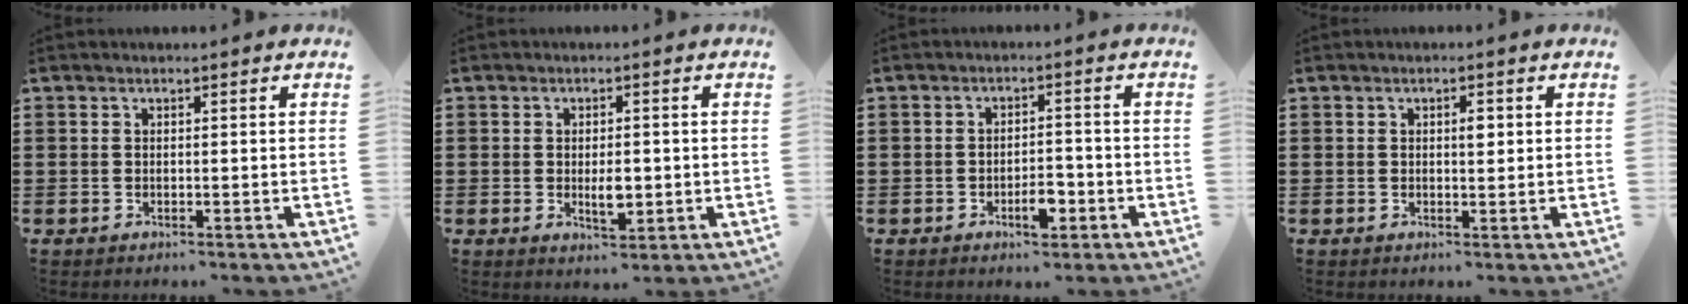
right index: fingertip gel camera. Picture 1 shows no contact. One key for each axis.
{"total": 3.7, "fx": -0.4, "fy": 1.6, "fz": 3.4, "tx": -0.060, "ty": 0.002, "tz": -0.006}
{"total": 4.2, "fx": -2.0, "fy": 1.7, "fz": 3.2, "tx": -0.053, "ty": 0.006, "tz": -0.035}
{"total": 1.9, "fx": 0.4, "fy": 0.8, "fz": 1.6, "tx": -0.025, "ty": 0.004, "tz": 0.004}